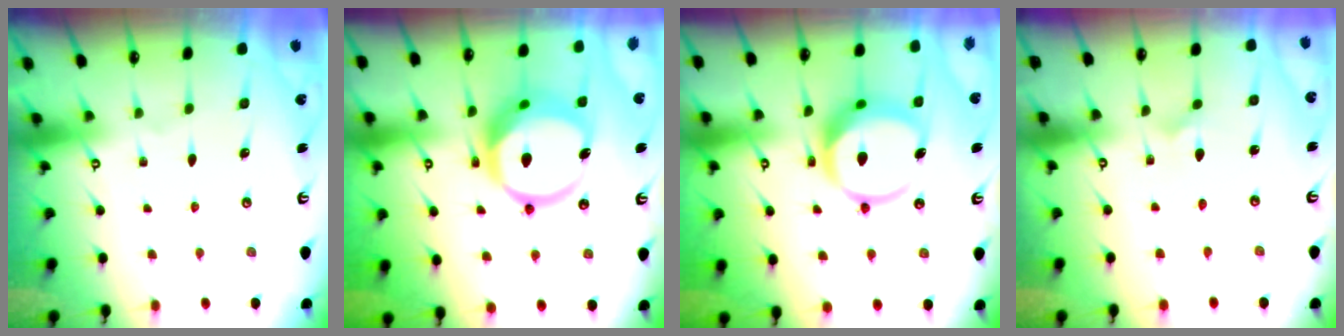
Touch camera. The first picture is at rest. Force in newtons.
{"total": 17.7, "press": 17.6, "slide": 2.1}
{"total": 13.6, "press": 13.5, "slide": 1.6}
{"total": 2.4, "press": 2.4, "slide": 0.2}